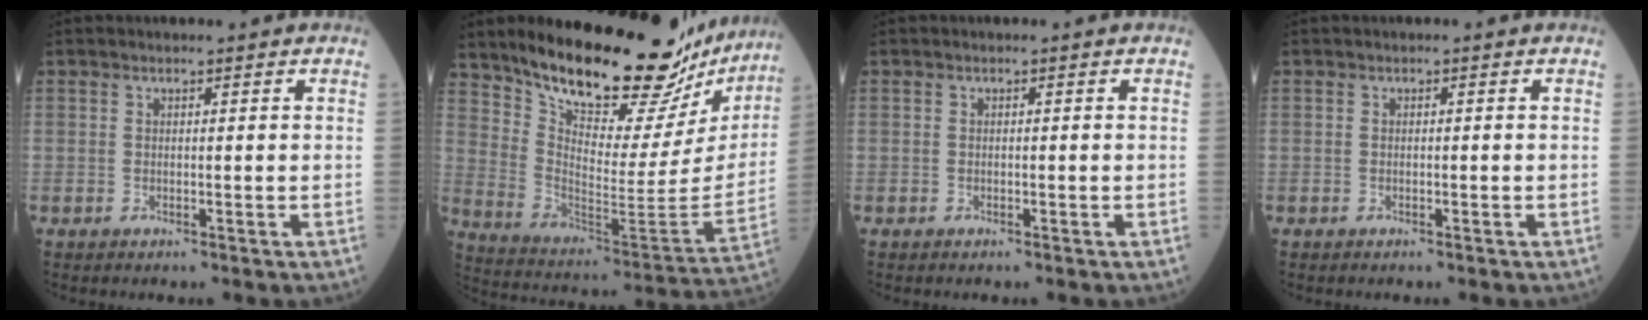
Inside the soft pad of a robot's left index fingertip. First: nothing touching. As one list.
[{"total": 27.8, "force": [24.0, 6.8, 12.3], "torque": [-0.194, -0.080, 0.330]}, {"total": 0.0}, {"total": 0.0}]